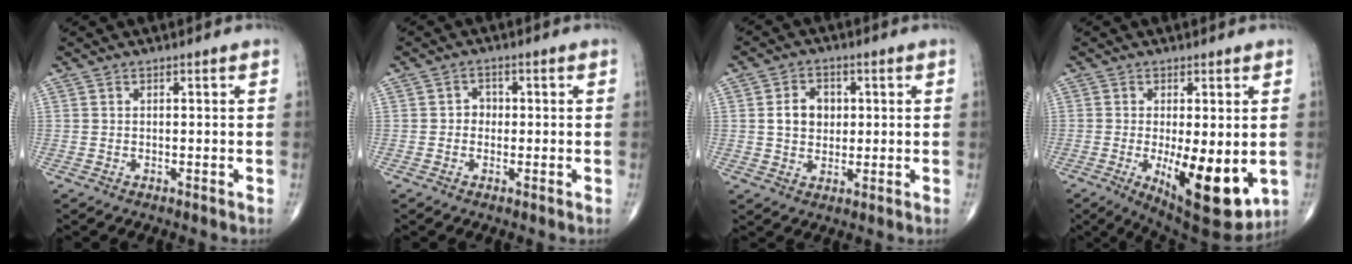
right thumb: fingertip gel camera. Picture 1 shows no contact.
{"total": 2.2, "force": [-0.2, 1.9, 1.0], "torque": [0.003, 0.008, -0.010]}
{"total": 6.3, "force": [0.9, 4.9, 3.8], "torque": [-0.043, 0.001, 0.013]}
{"total": 14.3, "force": [-2.8, 5.2, 13.1], "torque": [-0.185, -0.029, -0.026]}